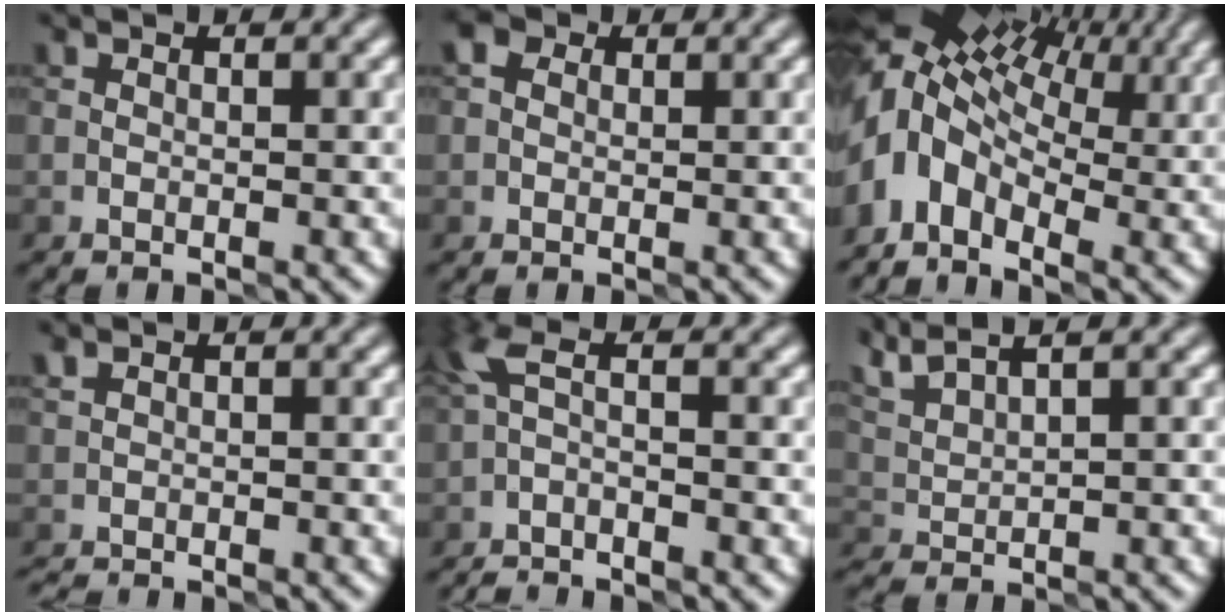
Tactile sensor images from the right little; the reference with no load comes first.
{"total": 1.3, "force": [0.5, 1.1, 0.5], "torque": [-0.010, 0.008, -0.003]}
{"total": 12.5, "force": [2.1, 8.3, 9.0], "torque": [-0.187, 0.011, 0.038]}
{"total": 0.9, "force": [-0.9, 0.3, 0.0], "torque": [0.000, -0.001, -0.020]}
{"total": 2.8, "force": [-1.7, 0.7, 2.2], "torque": [-0.054, -0.002, -0.039]}
{"total": 4.3, "force": [3.6, 0.8, 2.2], "torque": [-0.054, 0.025, 0.068]}